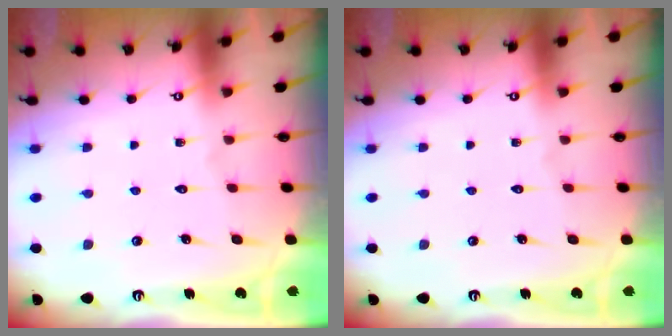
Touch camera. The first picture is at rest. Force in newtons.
{"total": 0.0}